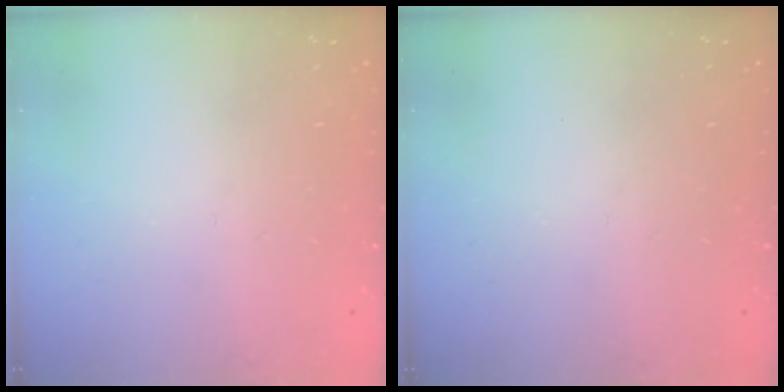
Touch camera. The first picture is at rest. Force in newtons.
{"total": 0.0}